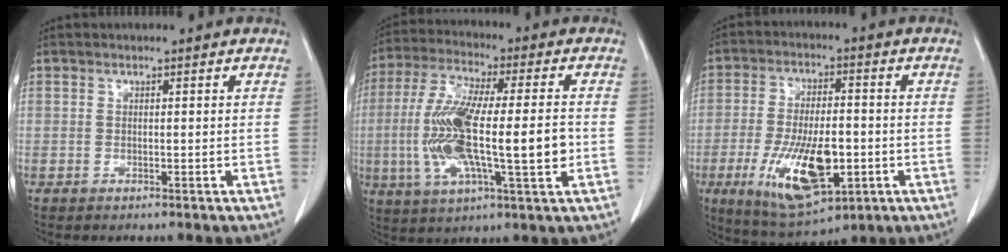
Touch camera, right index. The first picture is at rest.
{"total": 16.9, "force": [-1.8, 3.1, 16.5], "torque": [-0.322, 0.004, -0.030]}
{"total": 14.5, "force": [-4.0, 5.5, 12.8], "torque": [-0.237, -0.012, -0.052]}